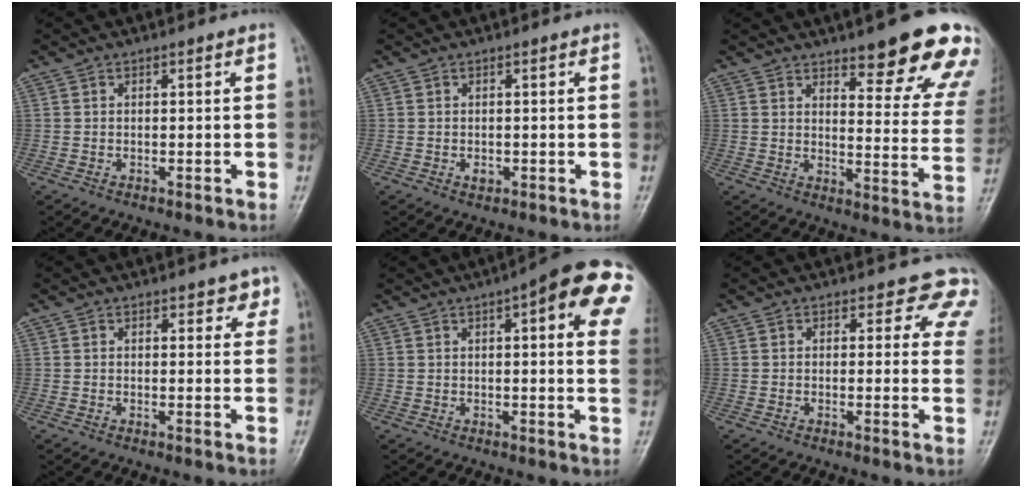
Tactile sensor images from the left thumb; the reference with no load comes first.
{"total": 1.1, "force": [-0.3, 0.8, 0.7], "torque": [-0.008, -0.001, -0.002]}
{"total": 18.1, "force": [12.8, 4.6, 11.9], "torque": [-0.109, -0.072, 0.155]}
{"total": 2.9, "force": [1.9, 1.6, 1.5], "torque": [0.008, -0.007, 0.020]}
{"total": 16.4, "force": [5.5, 4.3, 14.9], "torque": [-0.171, 0.002, 0.058]}
{"total": 6.7, "force": [5.4, 3.7, 1.7], "torque": [0.028, -0.020, 0.030]}